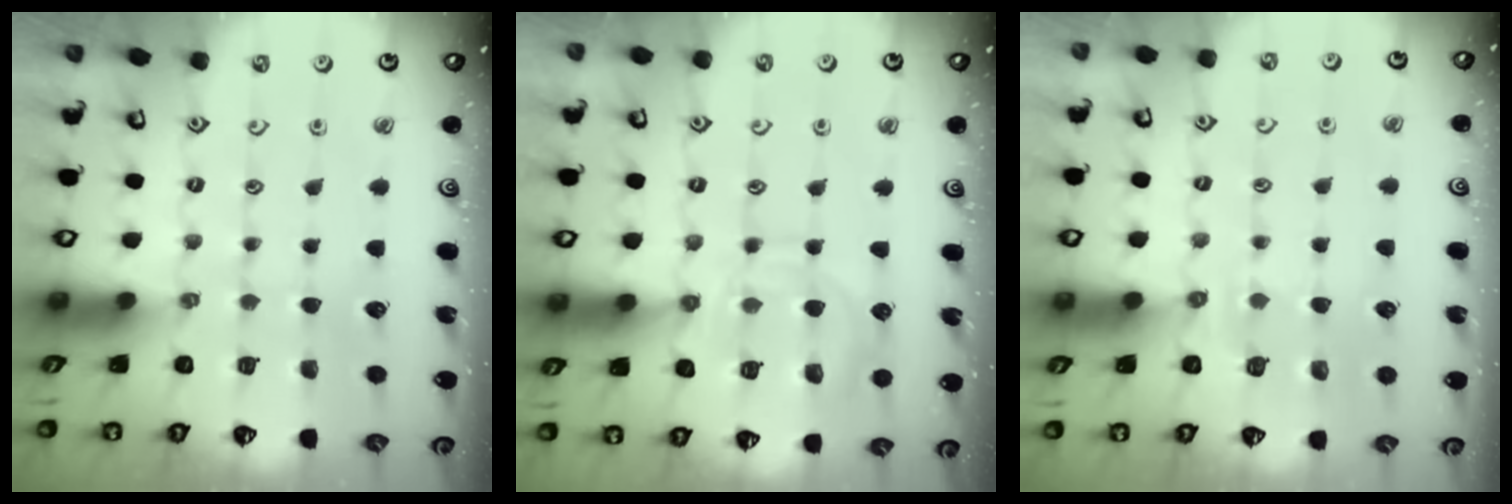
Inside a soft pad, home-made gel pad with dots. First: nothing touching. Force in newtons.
{"total": 11.5, "press": 11.4, "slide": 1.2}
{"total": 3.0, "press": 2.5, "slide": 1.6}